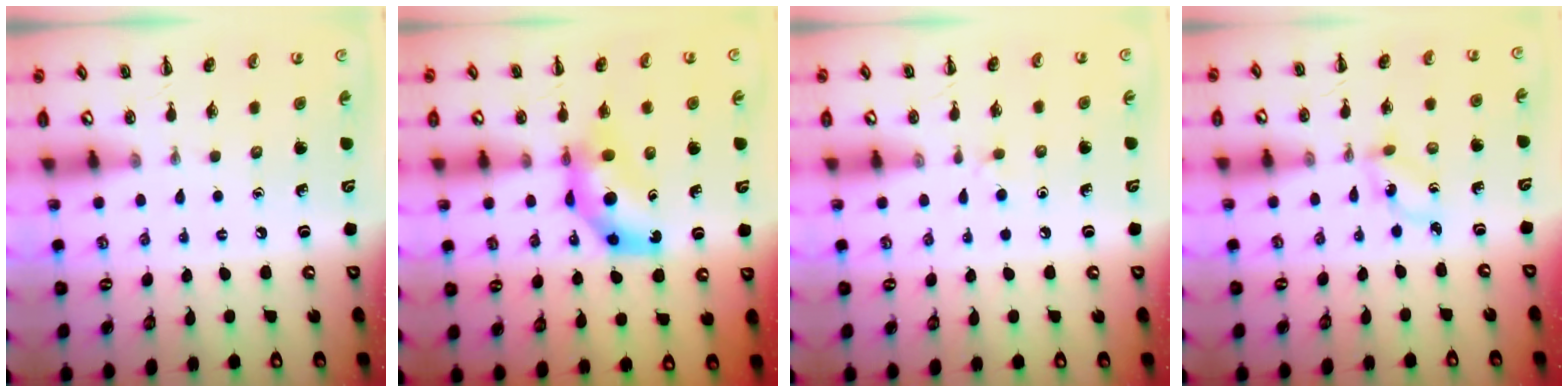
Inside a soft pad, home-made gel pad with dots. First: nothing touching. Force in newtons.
{"total": 8.0, "press": 7.9, "slide": 1.5}
{"total": 2.4, "press": 2.3, "slide": 0.9}
{"total": 1.9, "press": 1.8, "slide": 0.7}